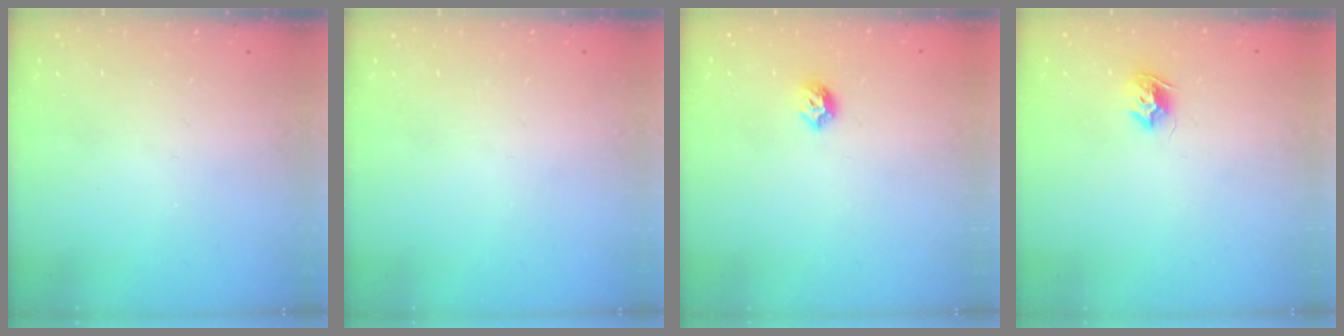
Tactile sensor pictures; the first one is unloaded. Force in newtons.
{"total": 0.0}
{"total": 6.4, "press": 6.3, "slide": 0.9}
{"total": 7.5, "press": 7.5, "slide": 0.1}